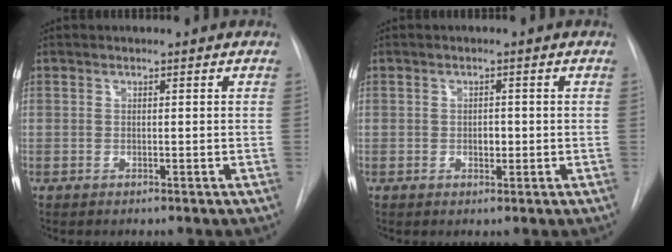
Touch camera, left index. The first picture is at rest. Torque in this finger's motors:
{"motor_torque": [0.24, 0.06, 0.11, 0.02]}